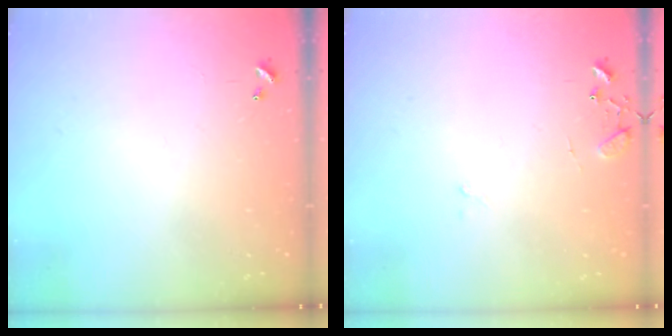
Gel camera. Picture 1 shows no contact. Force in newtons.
{"total": 9.3, "press": 9.3, "slide": 0.7}